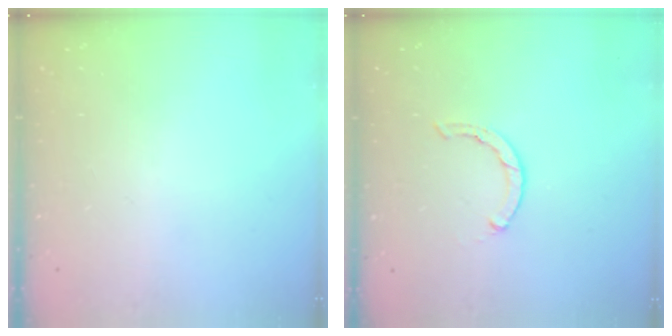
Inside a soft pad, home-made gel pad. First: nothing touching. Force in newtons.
{"total": 0.7, "press": 0.6, "slide": 0.2}